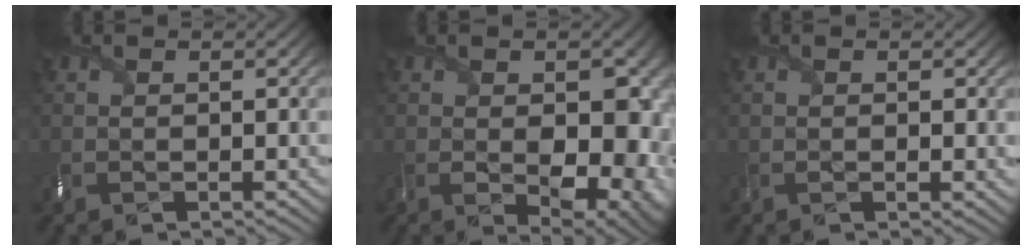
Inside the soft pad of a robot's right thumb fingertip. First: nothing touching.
{"total": 12.0, "force": [-1.8, 7.1, 9.5], "torque": [-0.124, -0.027, -0.017]}
{"total": 1.0, "force": [-0.2, 0.6, 0.8], "torque": [-0.015, -0.007, -0.002]}